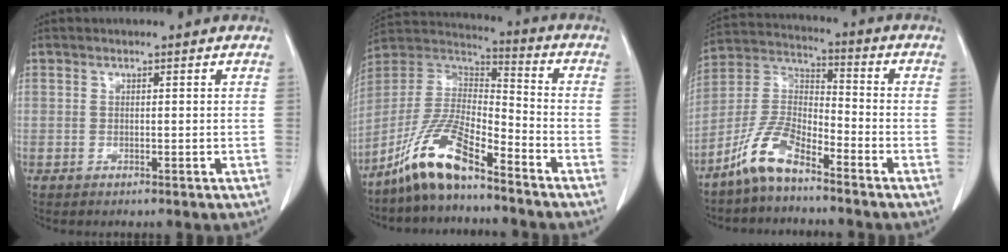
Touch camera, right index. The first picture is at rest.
{"total": 12.7, "force": [-9.2, 2.3, 8.4], "torque": [-0.179, 0.006, -0.177]}
{"total": 9.2, "force": [-6.8, 2.4, 5.6], "torque": [-0.130, 0.006, -0.142]}